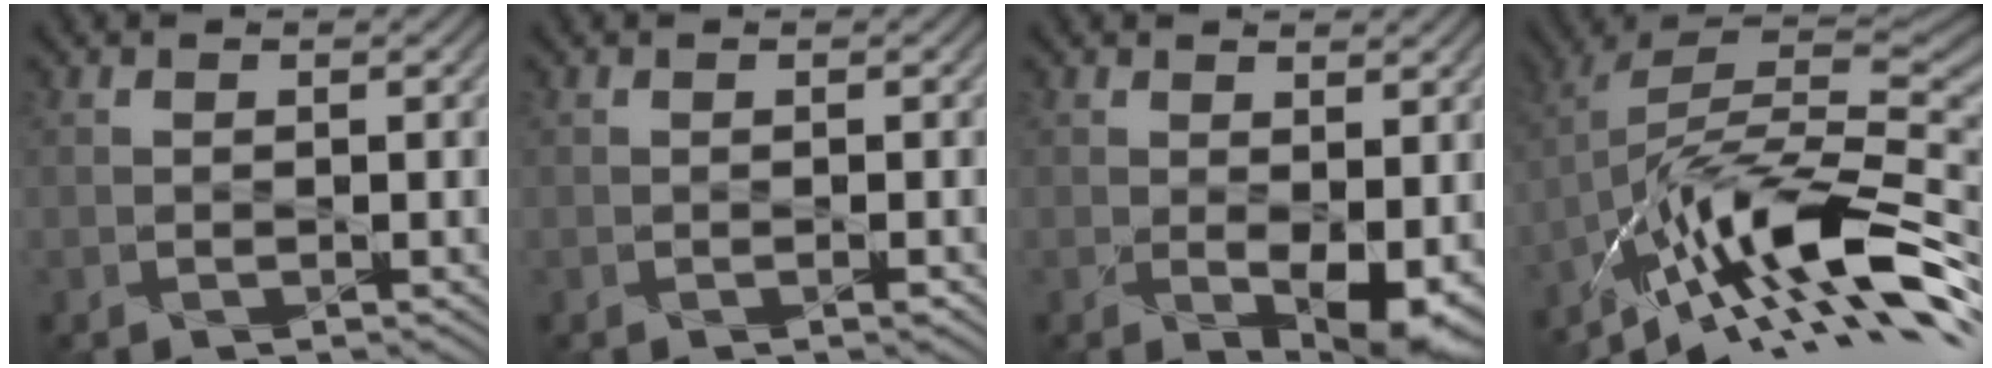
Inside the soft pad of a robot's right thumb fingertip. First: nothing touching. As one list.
[{"total": 0.5, "force": [-0.3, 0.0, 0.5], "torque": [-0.007, -0.001, -0.004]}, {"total": 4.5, "force": [-0.2, 2.1, 4.0], "torque": [-0.068, -0.018, 0.008]}, {"total": 14.6, "force": [-7.9, 4.3, 11.5], "torque": [-0.218, 0.027, -0.155]}]